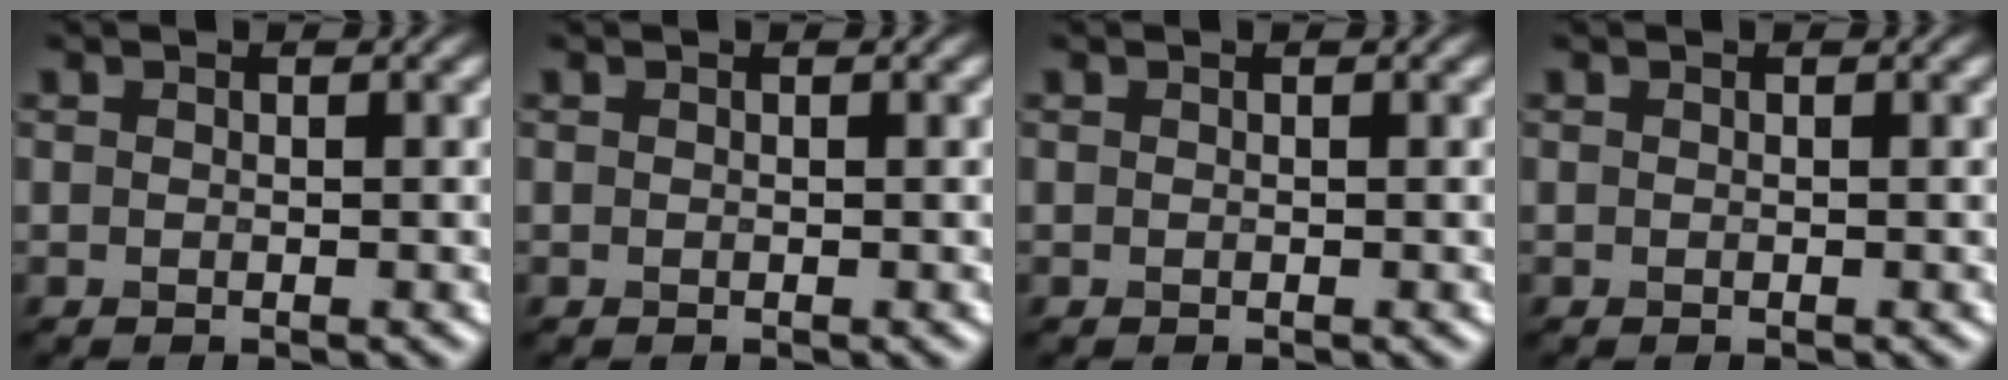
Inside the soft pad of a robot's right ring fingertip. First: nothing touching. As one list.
[{"total": 0.0}, {"total": 0.0}, {"total": 0.0}]